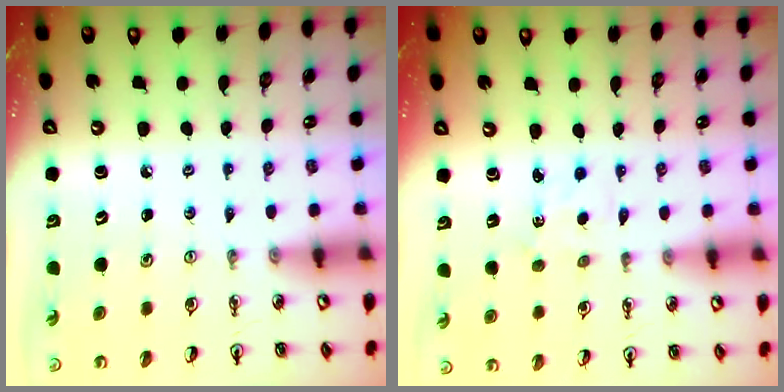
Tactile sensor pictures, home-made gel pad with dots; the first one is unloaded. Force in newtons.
{"total": 1.4, "press": 1.4, "slide": 0.2}